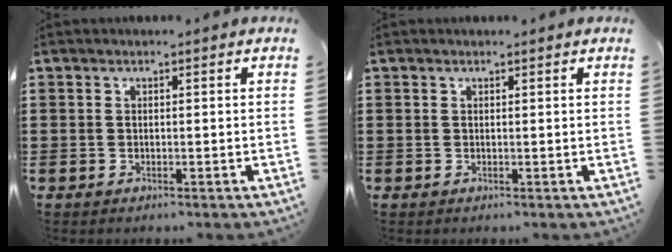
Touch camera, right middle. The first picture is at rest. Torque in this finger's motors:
{"motor_torque": [0.21, -0.98, 0.02, 0.02]}